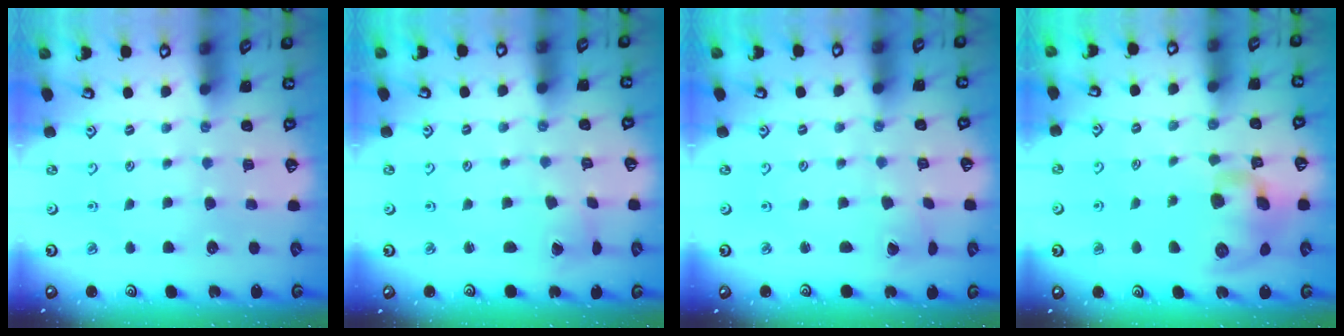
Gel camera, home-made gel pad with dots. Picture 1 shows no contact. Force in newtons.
{"total": 1.6, "press": 1.6, "slide": 0.2}
{"total": 0.9, "press": 0.8, "slide": 0.4}
{"total": 12.3, "press": 12.1, "slide": 2.0}